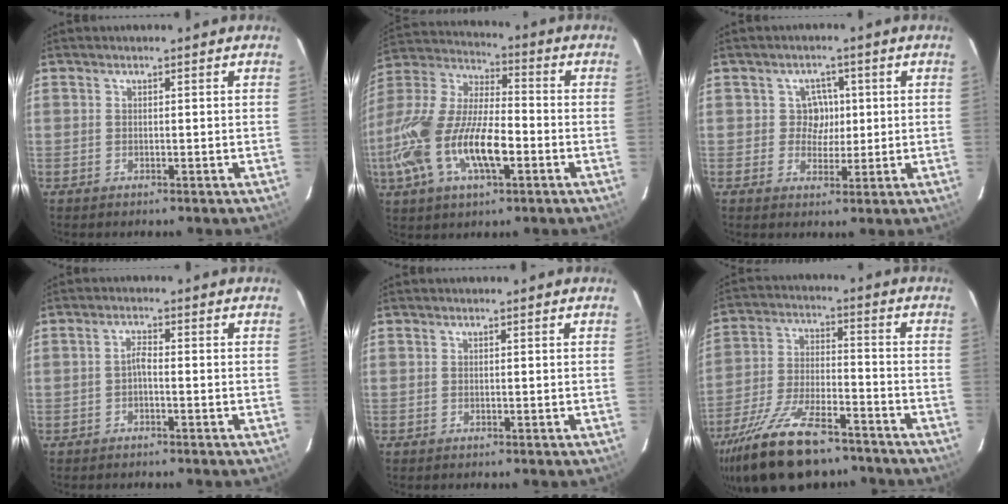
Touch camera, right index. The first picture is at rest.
{"total": 21.5, "force": [-6.9, 8.4, 18.6], "torque": [-0.390, -0.021, -0.130]}
{"total": 3.5, "force": [0.3, 3.4, 0.6], "torque": [-0.006, 0.009, 0.002]}
{"total": 1.5, "force": [-0.9, -0.1, 1.2], "torque": [-0.025, 0.004, -0.017]}
{"total": 0.0}
{"total": 20.8, "force": [-15.9, 6.9, 11.5], "torque": [-0.236, -0.037, -0.262]}